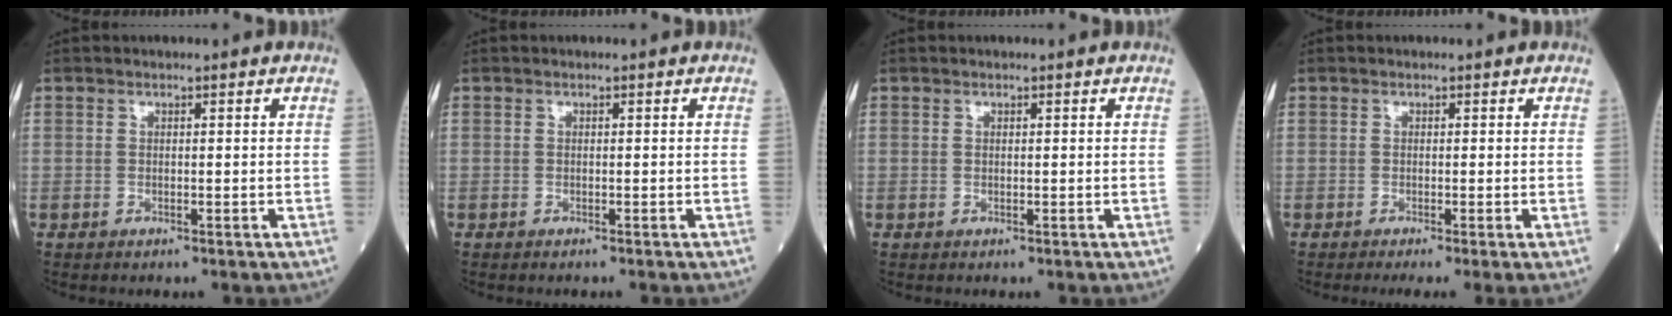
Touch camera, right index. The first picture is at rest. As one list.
[{"total": 0.5, "force": [-0.5, 0.0, 0.2], "torque": [-0.001, 0.001, -0.010]}, {"total": 0.0}, {"total": 1.7, "force": [-1.1, -0.1, 1.3], "torque": [-0.022, -0.005, -0.018]}]